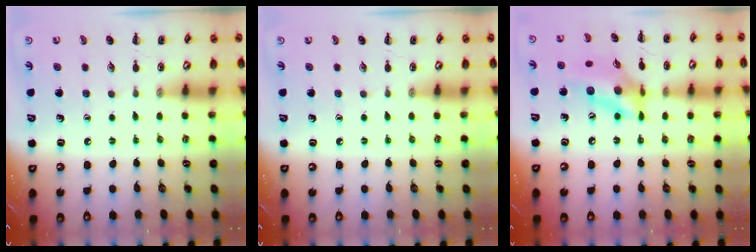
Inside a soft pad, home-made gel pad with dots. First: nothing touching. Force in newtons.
{"total": 0.0}
{"total": 13.9, "press": 13.4, "slide": 3.5}